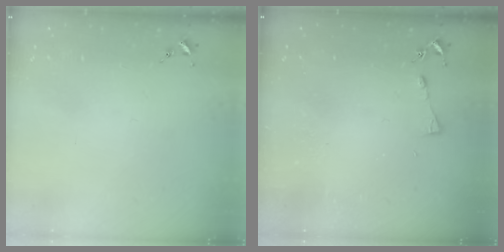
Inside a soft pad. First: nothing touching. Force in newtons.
{"total": 3.7, "press": 3.7, "slide": 0.5}